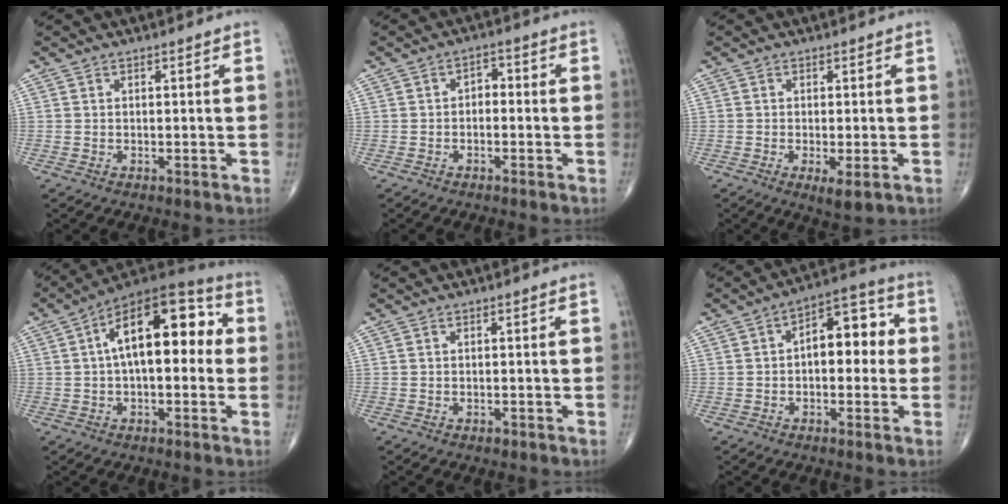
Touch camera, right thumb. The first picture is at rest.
{"total": 2.5, "force": [-0.4, 1.7, 1.8], "torque": [-0.013, 0.016, -0.016]}
{"total": 3.5, "force": [-1.2, 0.9, 3.2], "torque": [-0.053, -0.011, -0.021]}
{"total": 18.0, "force": [2.6, 8.7, 15.6], "torque": [-0.217, 0.045, 0.029]}
{"total": 0.6, "force": [-0.4, 0.3, 0.3], "torque": [0.000, 0.000, -0.007]}
{"total": 10.1, "force": [0.7, 5.6, 8.4], "torque": [-0.086, 0.031, 0.000]}